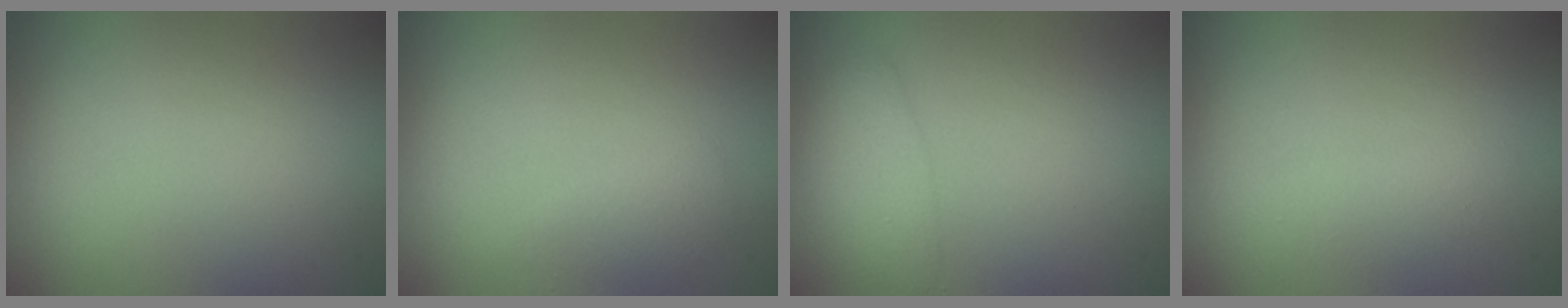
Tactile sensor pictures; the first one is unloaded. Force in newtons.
{"total": 1.4, "press": 1.4, "slide": 0.1}
{"total": 2.3, "press": 2.3, "slide": 0.1}
{"total": 1.2, "press": 1.2, "slide": 0.1}